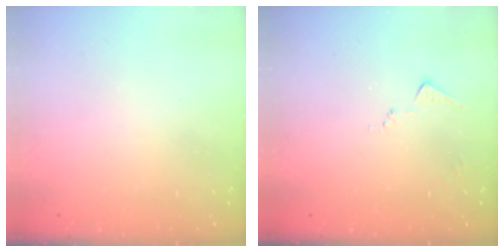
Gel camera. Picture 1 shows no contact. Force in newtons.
{"total": 6.6, "press": 6.6, "slide": 0.7}